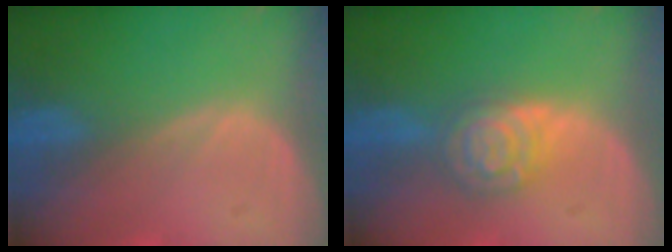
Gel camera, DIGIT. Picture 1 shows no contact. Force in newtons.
{"total": 5.9, "press": 5.9, "slide": 0.3}